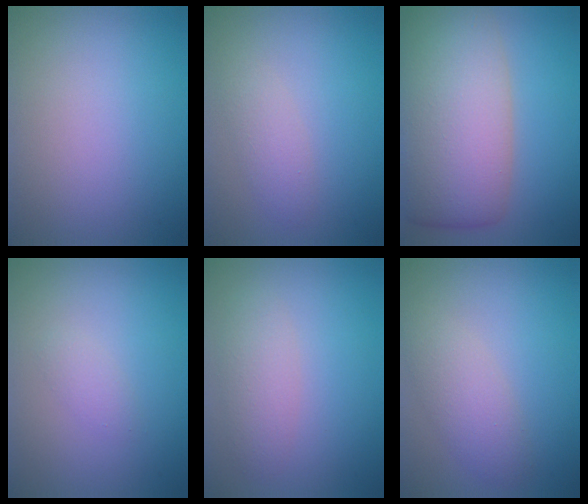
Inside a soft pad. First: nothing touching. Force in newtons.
{"total": 1.8, "press": 1.8, "slide": 0.2}
{"total": 11.0, "press": 11.0, "slide": 0.5}
{"total": 1.0, "press": 1.0, "slide": 0.0}
{"total": 2.4, "press": 2.4, "slide": 0.0}
{"total": 2.9, "press": 2.9, "slide": 0.3}